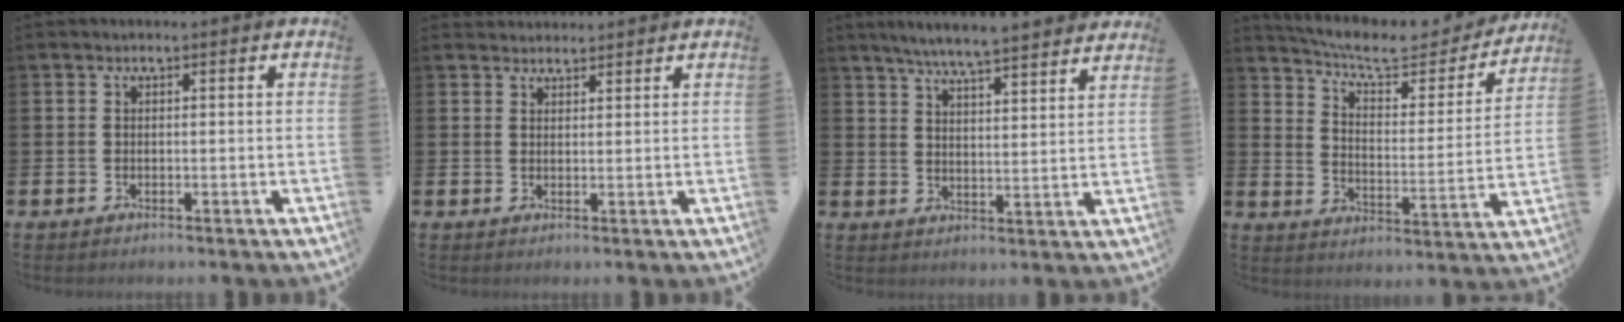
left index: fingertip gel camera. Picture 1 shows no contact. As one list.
[{"total": 1.9, "force": [1.8, 0.5, -0.1], "torque": [0.009, -0.009, 0.031]}, {"total": 6.4, "force": [6.1, -0.1, 1.8], "torque": [-0.048, -0.037, 0.106]}, {"total": 8.6, "force": [7.6, 2.2, 3.3], "torque": [-0.086, -0.049, 0.127]}]